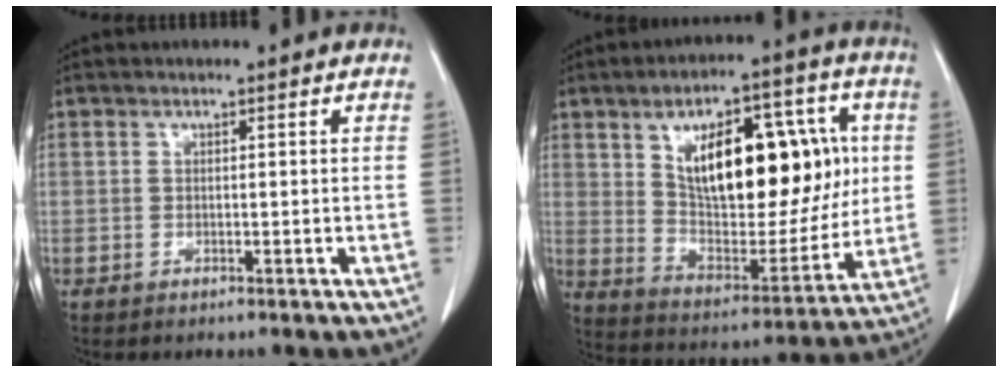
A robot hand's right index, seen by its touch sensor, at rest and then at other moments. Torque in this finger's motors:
{"motor_torque": [1.41, 0.66, 0.50, 0.21]}